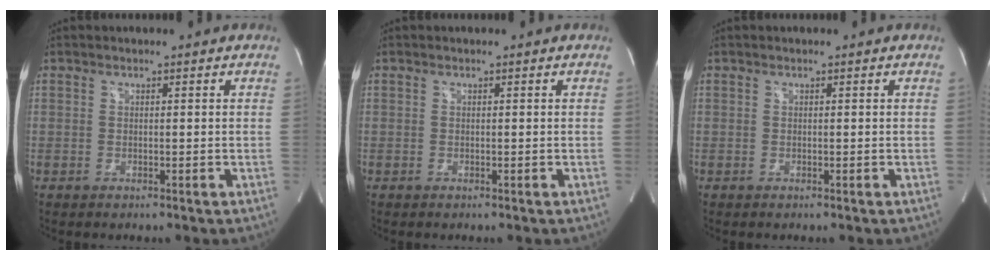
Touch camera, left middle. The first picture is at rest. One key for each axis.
{"total": 0.0}
{"total": 0.0}